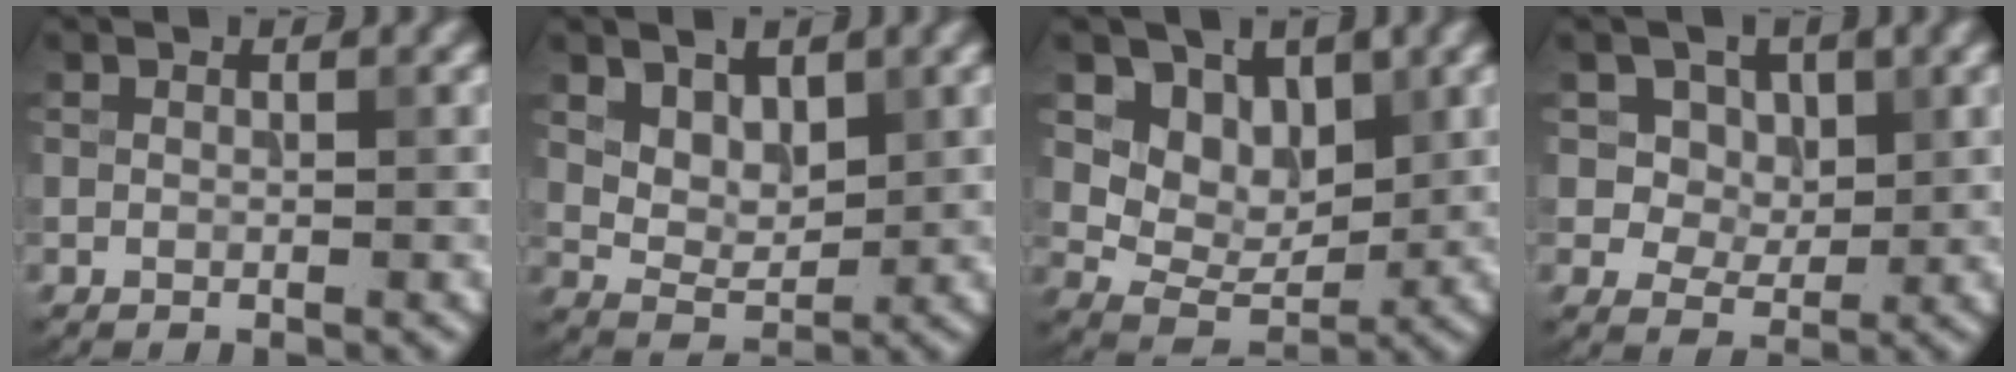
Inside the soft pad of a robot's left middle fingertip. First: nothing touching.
{"total": 4.1, "force": [2.2, 2.6, 2.4], "torque": [-0.059, -0.010, 0.054]}
{"total": 5.1, "force": [2.2, 3.7, 2.8], "torque": [-0.049, -0.014, 0.032]}
{"total": 6.5, "force": [3.2, 4.6, 3.3], "torque": [-0.067, -0.002, 0.045]}